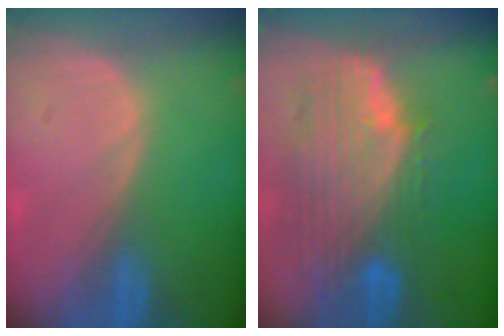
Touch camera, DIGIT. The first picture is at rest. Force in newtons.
{"total": 11.1, "press": 9.5, "slide": 5.7}